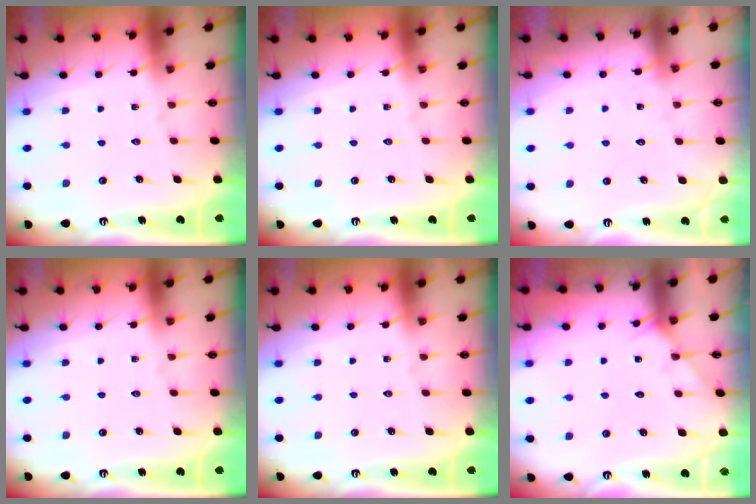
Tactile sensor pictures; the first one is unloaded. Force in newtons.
{"total": 0.0}
{"total": 5.1, "press": 5.1, "slide": 0.4}
{"total": 0.0}
{"total": 0.0}
{"total": 3.3, "press": 3.3, "slide": 0.3}